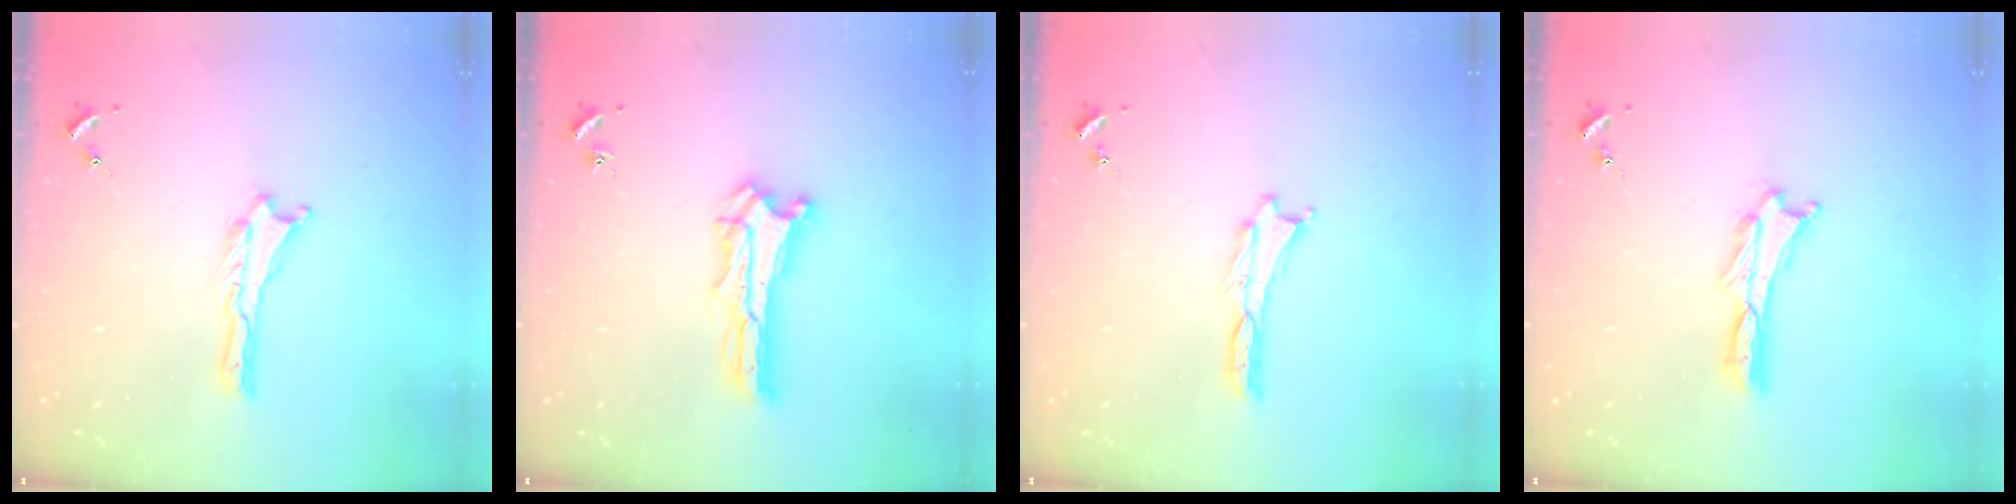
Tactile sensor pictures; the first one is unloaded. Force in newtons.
{"total": 1.5, "press": 1.5, "slide": 0.2}
{"total": 0.0}
{"total": 1.1, "press": 1.1, "slide": 0.2}